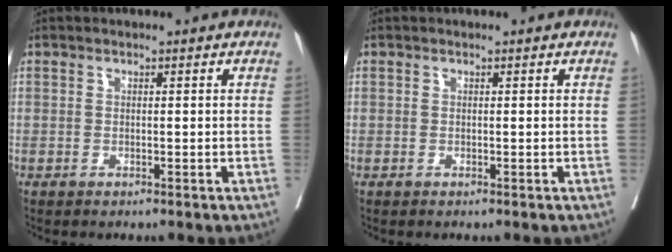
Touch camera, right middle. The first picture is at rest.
{"total": 0.0}